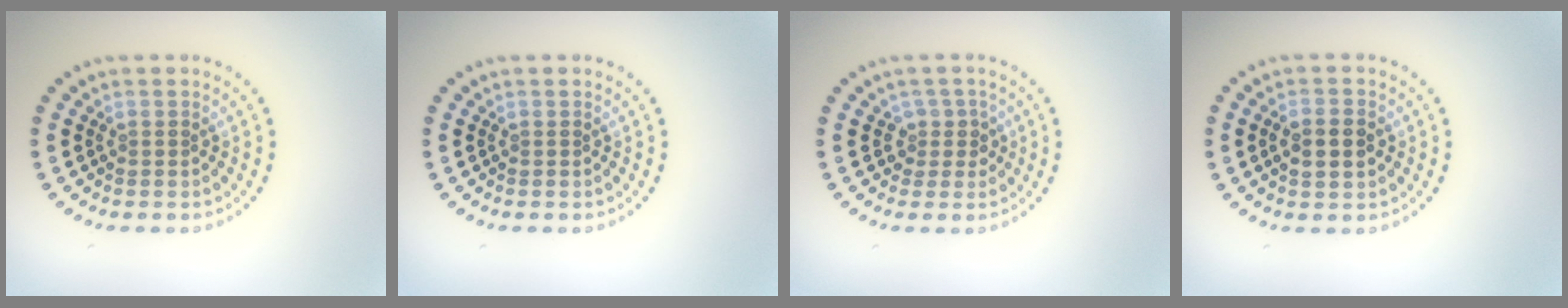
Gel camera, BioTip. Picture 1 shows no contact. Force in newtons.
{"total": 0.0}
{"total": 1.8, "press": 1.4, "slide": 1.2}
{"total": 2.6, "press": 2.6, "slide": 0.1}